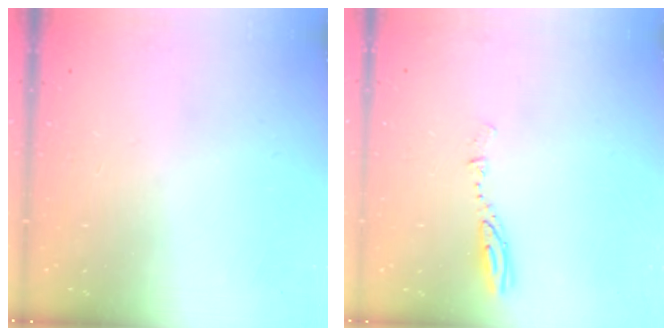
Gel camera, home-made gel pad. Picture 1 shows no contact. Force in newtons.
{"total": 4.0, "press": 4.0, "slide": 0.3}